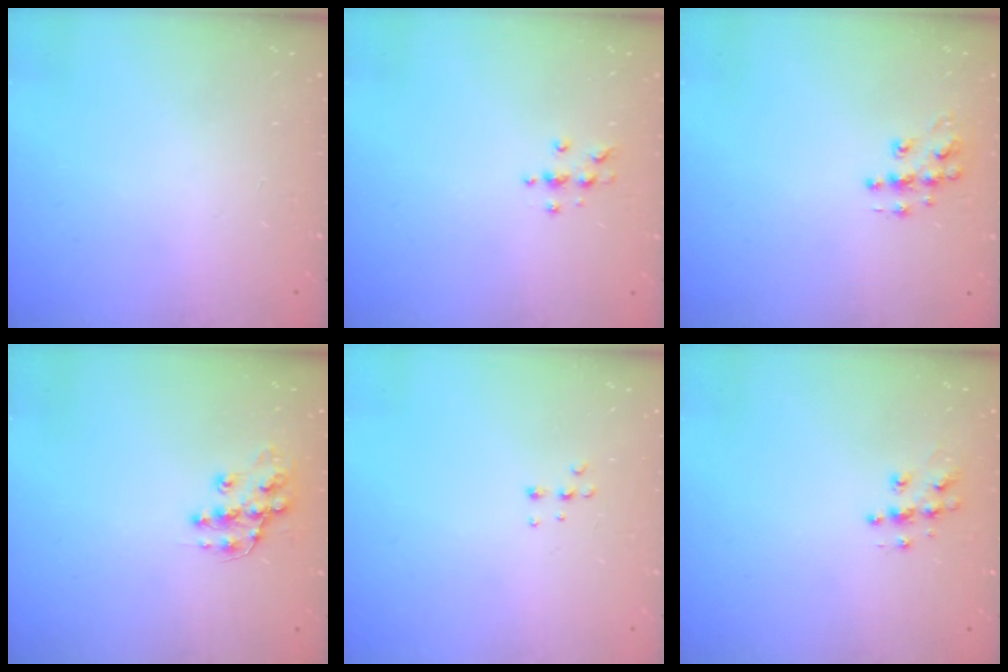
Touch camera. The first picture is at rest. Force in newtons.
{"total": 4.0, "press": 4.0, "slide": 0.5}
{"total": 8.7, "press": 8.7, "slide": 0.5}
{"total": 10.7, "press": 10.7, "slide": 0.6}
{"total": 4.5, "press": 4.4, "slide": 0.7}
{"total": 8.0, "press": 8.0, "slide": 0.4}